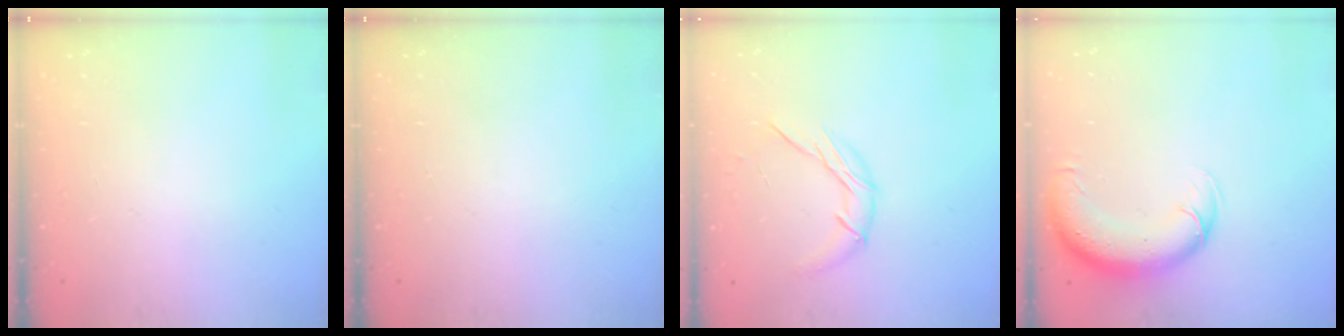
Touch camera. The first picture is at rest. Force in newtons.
{"total": 0.0}
{"total": 8.7, "press": 8.7, "slide": 0.3}
{"total": 11.0, "press": 10.6, "slide": 2.8}